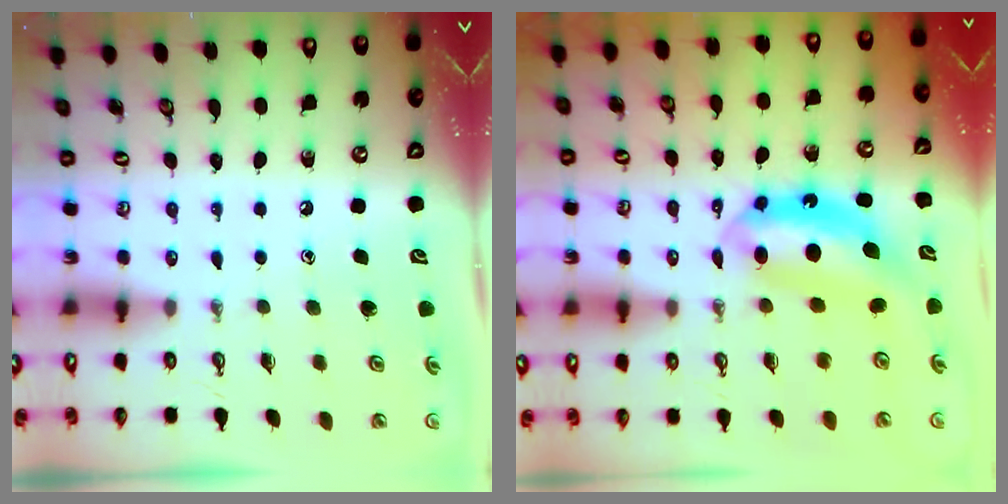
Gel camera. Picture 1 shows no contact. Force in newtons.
{"total": 7.5, "press": 7.5, "slide": 0.5}